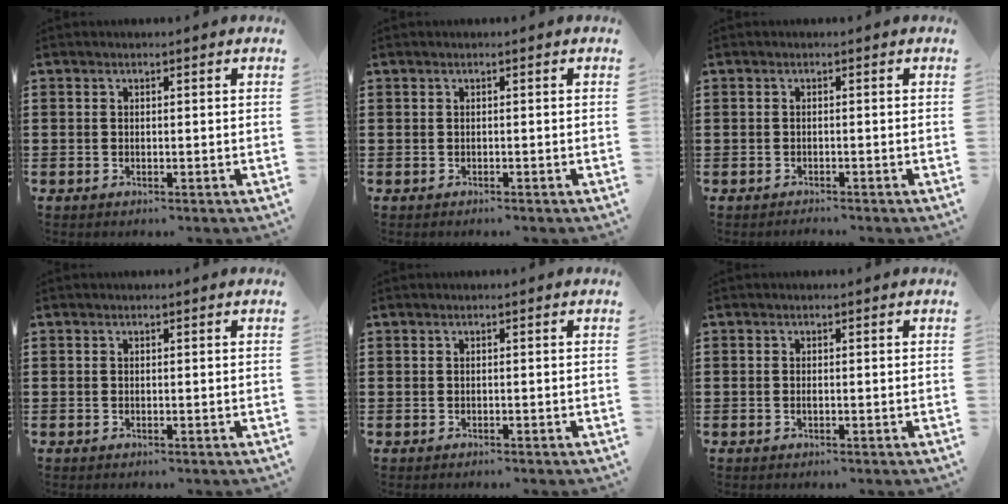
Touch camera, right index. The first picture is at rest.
{"total": 0.0}
{"total": 0.8, "force": [-0.7, 0.1, -0.1], "torque": [0.000, 0.001, -0.016]}
{"total": 0.0}
{"total": 0.0}
{"total": 0.6, "force": [-0.1, -0.1, 0.5], "torque": [-0.014, -0.007, 0.001]}